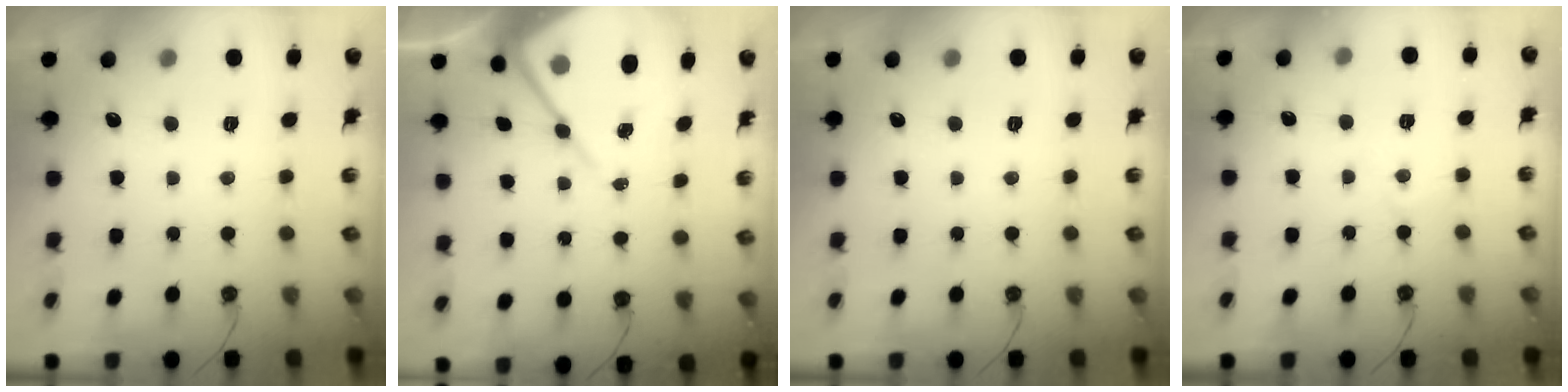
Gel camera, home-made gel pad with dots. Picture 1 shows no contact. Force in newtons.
{"total": 11.9, "press": 11.8, "slide": 1.0}
{"total": 0.0}
{"total": 2.7, "press": 2.7, "slide": 0.5}